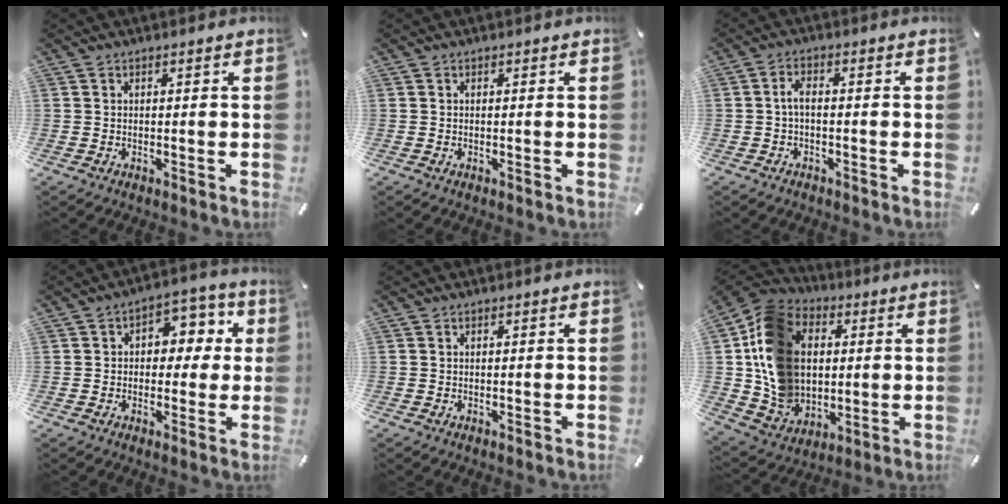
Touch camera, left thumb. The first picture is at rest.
{"total": 0.0}
{"total": 2.8, "force": [-0.8, 1.4, 2.3], "torque": [-0.051, 0.007, -0.018]}
{"total": 7.3, "force": [0.5, 5.7, 4.5], "torque": [-0.052, 0.007, 0.001]}
{"total": 0.0}
{"total": 16.6, "force": [2.0, 14.4, 8.1], "torque": [-0.178, 0.002, 0.043]}